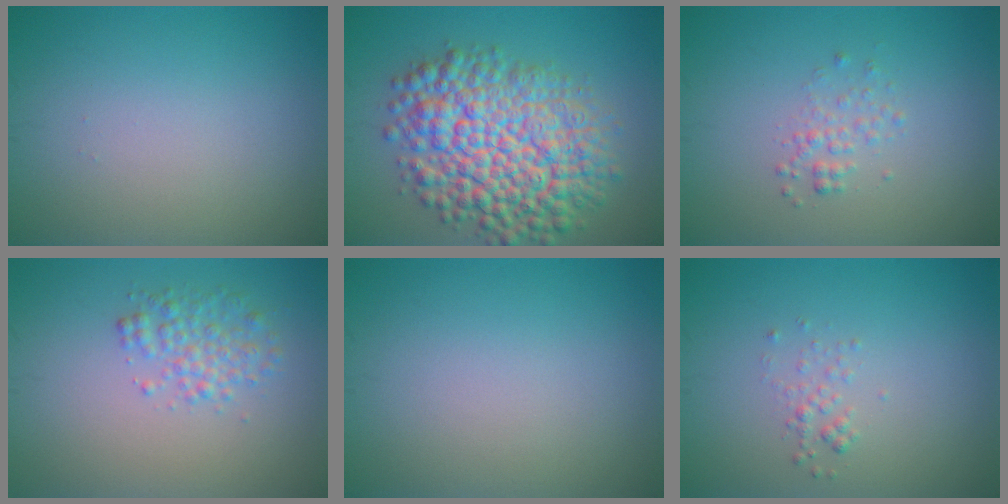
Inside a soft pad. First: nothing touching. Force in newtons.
{"total": 11.2, "press": 11.2, "slide": 0.3}
{"total": 1.4, "press": 1.4, "slide": 0.1}
{"total": 2.4, "press": 2.4, "slide": 0.1}
{"total": 0.0}
{"total": 1.0, "press": 1.0, "slide": 0.1}